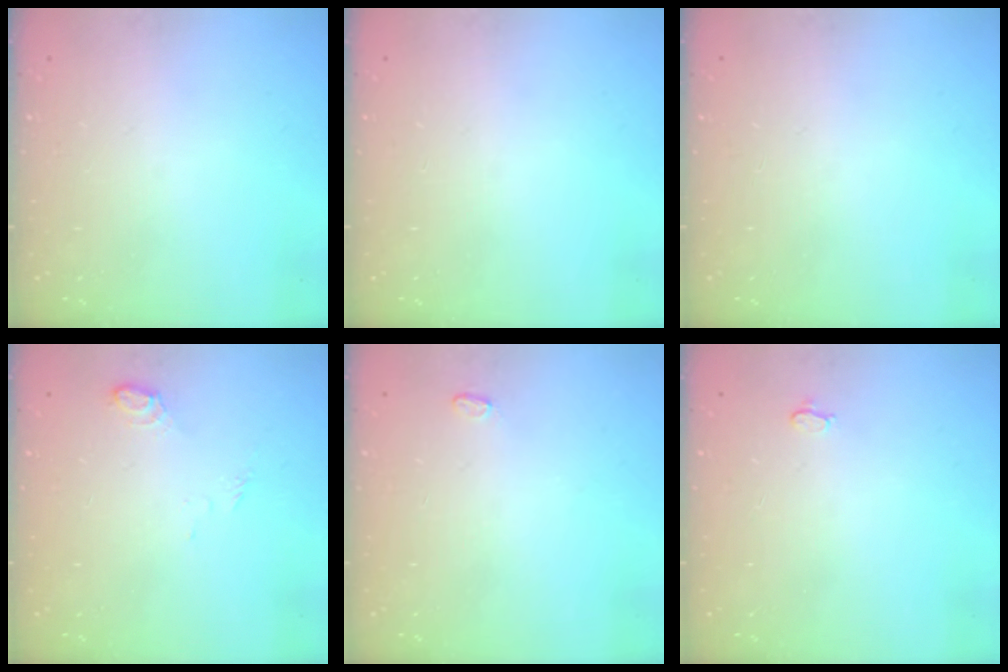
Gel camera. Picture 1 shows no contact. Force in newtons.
{"total": 0.0}
{"total": 0.0}
{"total": 4.8, "press": 4.8, "slide": 0.7}
{"total": 2.6, "press": 2.6, "slide": 0.3}
{"total": 2.6, "press": 2.6, "slide": 0.3}